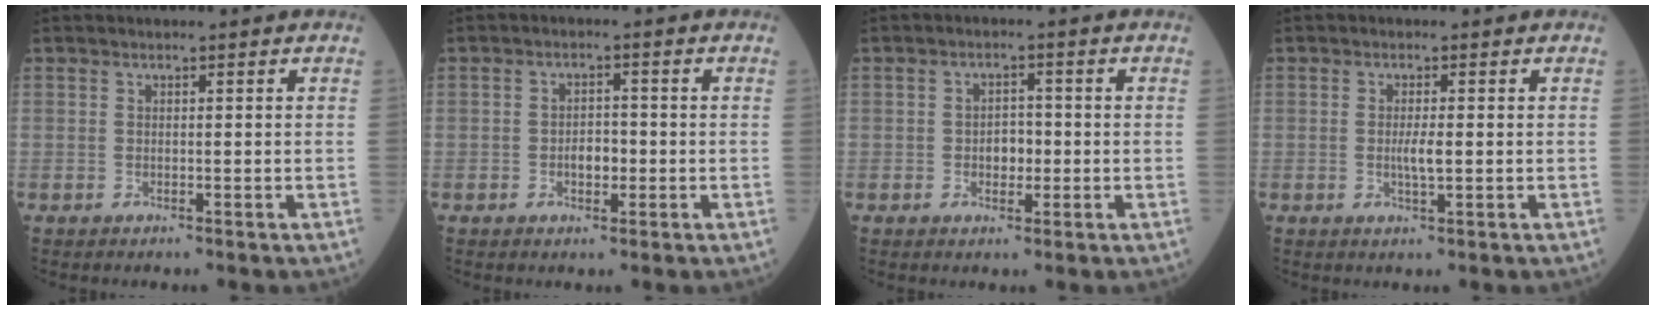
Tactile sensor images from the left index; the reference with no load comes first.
{"total": 2.9, "force": [-1.0, 1.6, 2.2], "torque": [-0.035, 0.002, -0.015]}
{"total": 3.0, "force": [-0.7, 1.9, 2.2], "torque": [-0.033, 0.004, -0.011]}
{"total": 2.4, "force": [-0.3, 0.3, 2.3], "torque": [-0.048, -0.005, -0.005]}